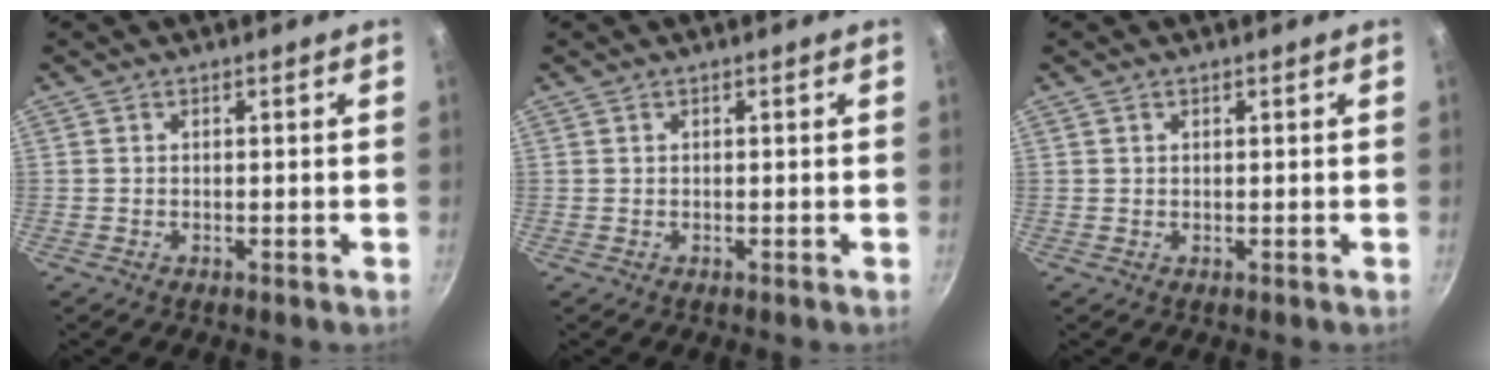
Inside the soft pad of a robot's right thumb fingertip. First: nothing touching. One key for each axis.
{"total": 0.0}
{"total": 0.5, "fx": 0.3, "fy": 0.4, "fz": 0.2, "tx": -0.002, "ty": 0.000, "tz": 0.006}